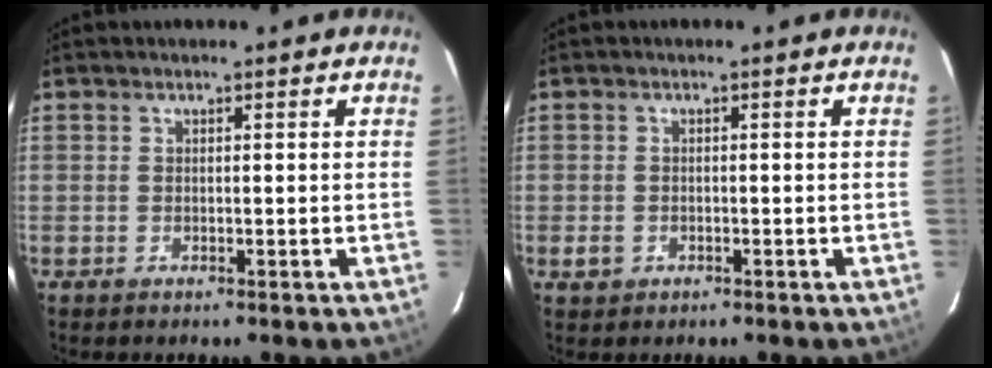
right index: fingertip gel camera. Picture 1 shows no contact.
{"total": 2.3, "force": [-0.9, 2.0, 0.6], "torque": [-0.013, 0.001, -0.013]}